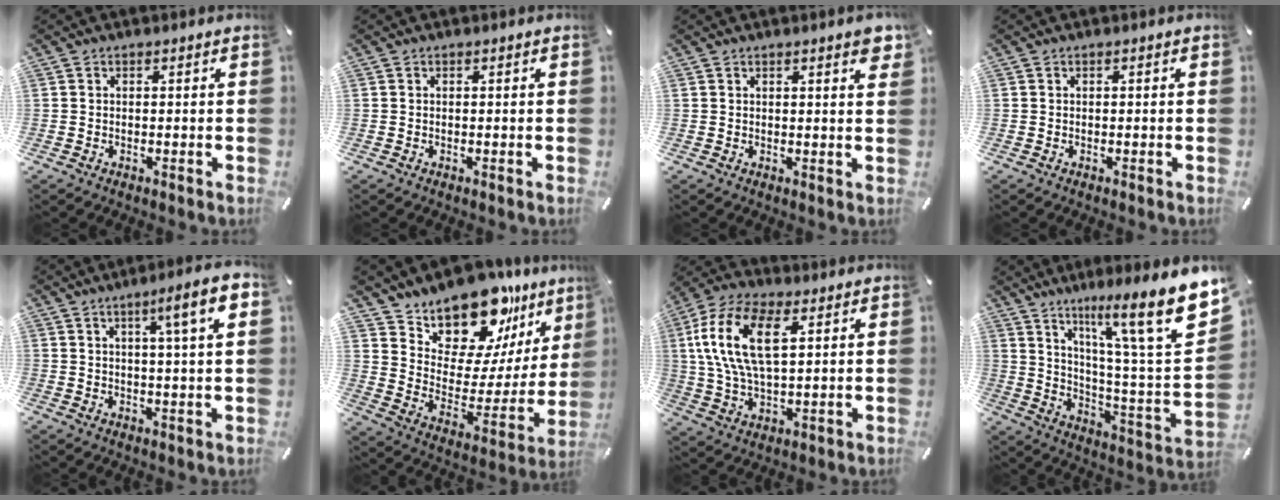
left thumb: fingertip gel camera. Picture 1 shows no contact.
{"total": 0.0}
{"total": 2.9, "force": [1.9, 0.4, 2.1], "torque": [-0.037, -0.003, 0.031]}
{"total": 0.0}
{"total": 9.3, "force": [3.6, 0.7, 8.5], "torque": [-0.135, -0.005, 0.051]}
{"total": 17.3, "force": [15.4, 6.9, 3.8], "torque": [-0.064, -0.156, 0.267]}
{"total": 15.3, "force": [4.8, 7.7, 12.2], "torque": [-0.291, -0.002, 0.079]}
{"total": 18.0, "force": [11.7, 2.3, 13.5], "torque": [-0.206, -0.097, 0.173]}